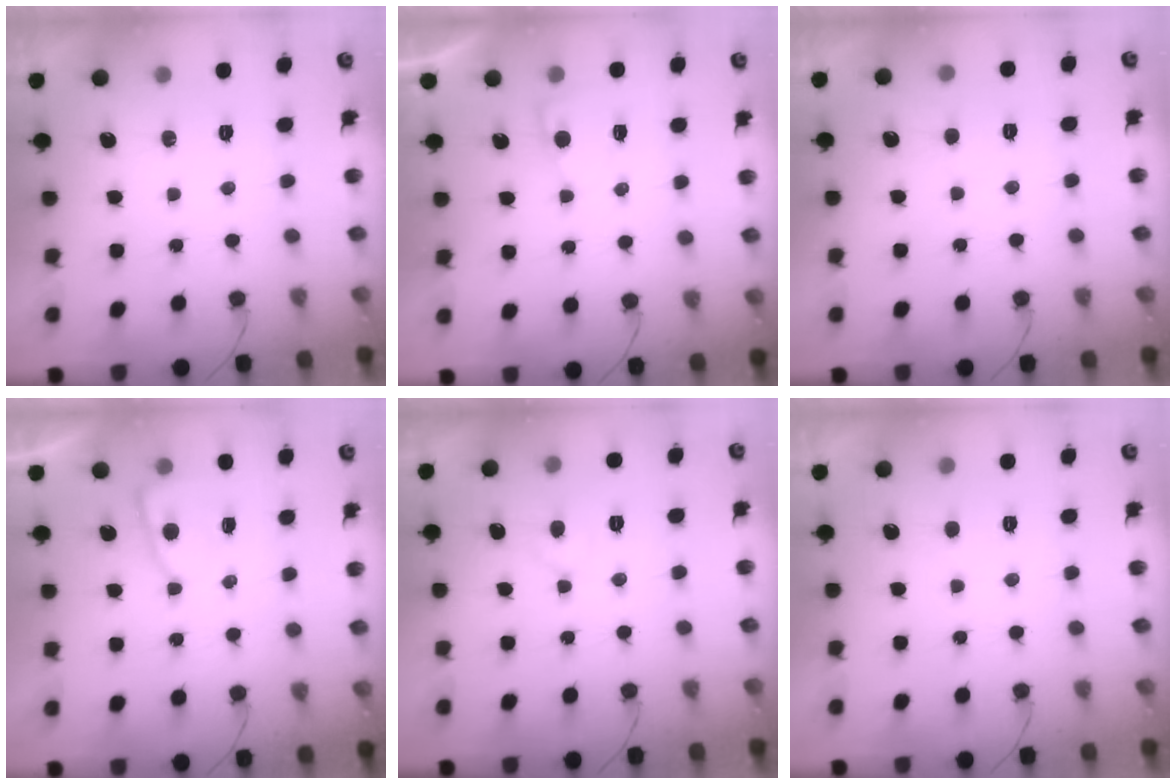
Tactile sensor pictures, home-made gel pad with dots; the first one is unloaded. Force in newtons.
{"total": 2.1, "press": 2.1, "slide": 0.3}
{"total": 2.3, "press": 2.3, "slide": 0.2}
{"total": 4.5, "press": 4.5, "slide": 0.5}
{"total": 3.6, "press": 3.6, "slide": 0.3}
{"total": 2.0, "press": 2.0, "slide": 0.2}